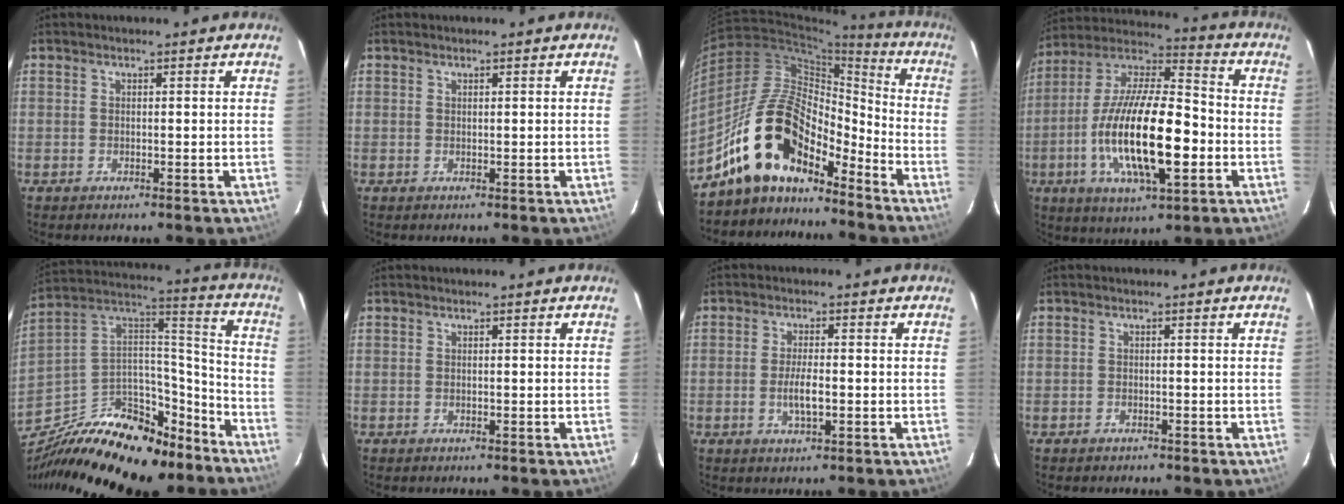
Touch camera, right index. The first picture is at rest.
{"total": 0.0}
{"total": 16.9, "force": [-13.1, 7.3, 7.9], "torque": [-0.147, 0.023, -0.239]}
{"total": 21.9, "force": [-5.3, 7.1, 20.1], "torque": [-0.383, -0.010, -0.099]}
{"total": 28.0, "force": [-20.0, 12.8, 14.8], "torque": [-0.277, 0.029, -0.305]}
{"total": 0.0}
{"total": 4.2, "force": [-0.9, 1.2, 3.9], "torque": [-0.077, -0.003, -0.016]}
{"total": 1.1, "force": [-0.9, 0.7, 0.0], "torque": [-0.003, 0.003, -0.012]}